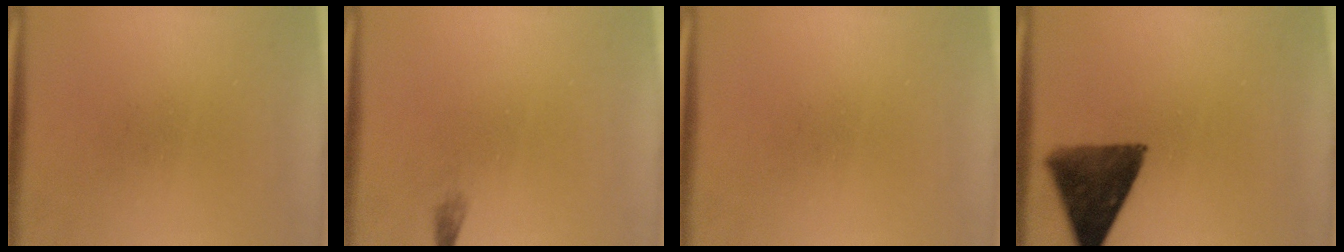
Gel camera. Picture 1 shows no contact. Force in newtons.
{"total": 0.7}
{"total": 0.0}
{"total": 10.7}